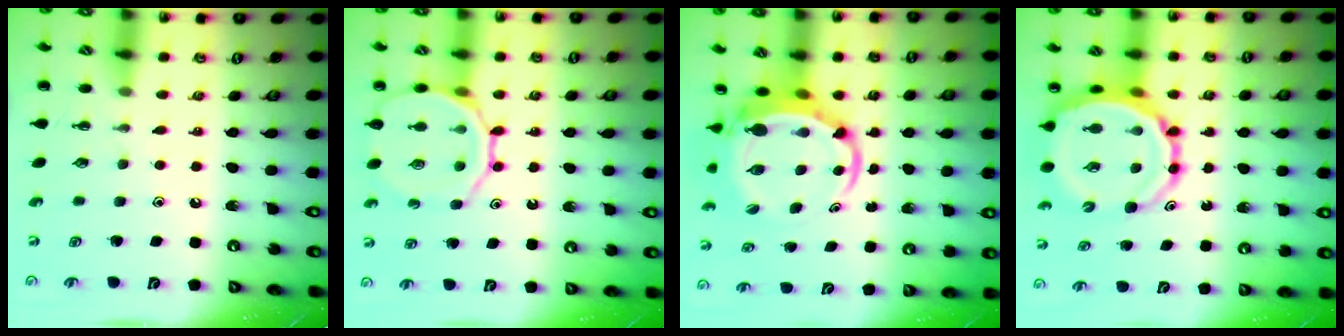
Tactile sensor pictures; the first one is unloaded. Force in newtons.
{"total": 14.6, "press": 14.4, "slide": 2.1}
{"total": 6.9, "press": 6.6, "slide": 1.9}
{"total": 13.7, "press": 13.1, "slide": 4.1}